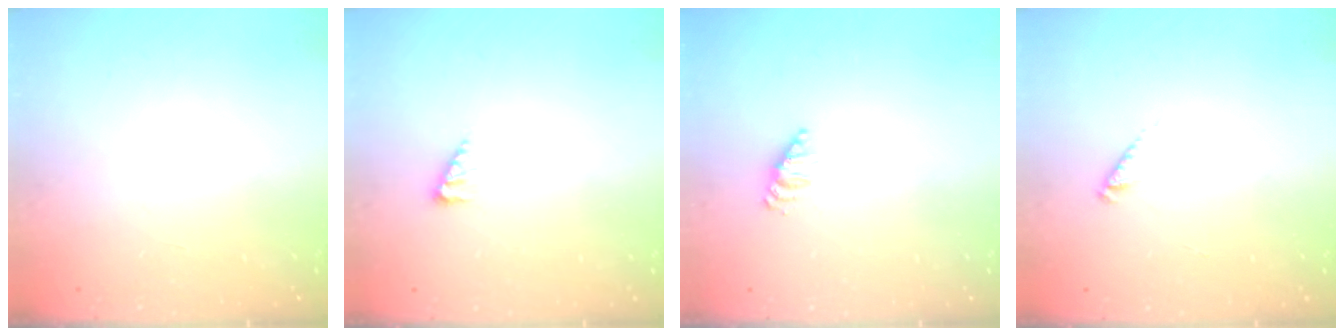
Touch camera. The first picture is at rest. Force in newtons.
{"total": 2.7, "press": 2.7, "slide": 0.4}
{"total": 2.6, "press": 2.6, "slide": 0.4}
{"total": 2.4, "press": 2.4, "slide": 0.4}